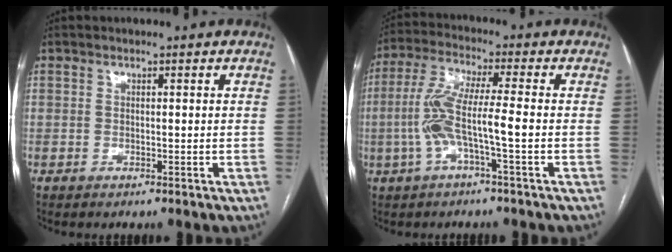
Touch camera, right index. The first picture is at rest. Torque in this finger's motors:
{"motor_torque": [0.40, -0.23, 0.34, 0.19]}